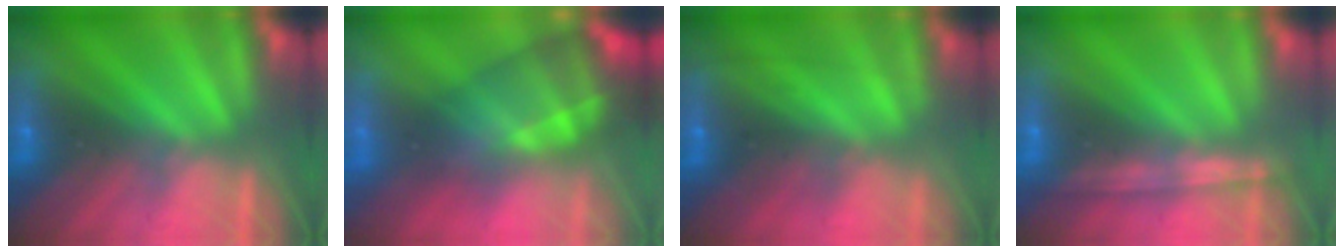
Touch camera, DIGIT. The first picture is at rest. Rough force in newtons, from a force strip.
{"total": 7.2}
{"total": 2.3}
{"total": 1.2}